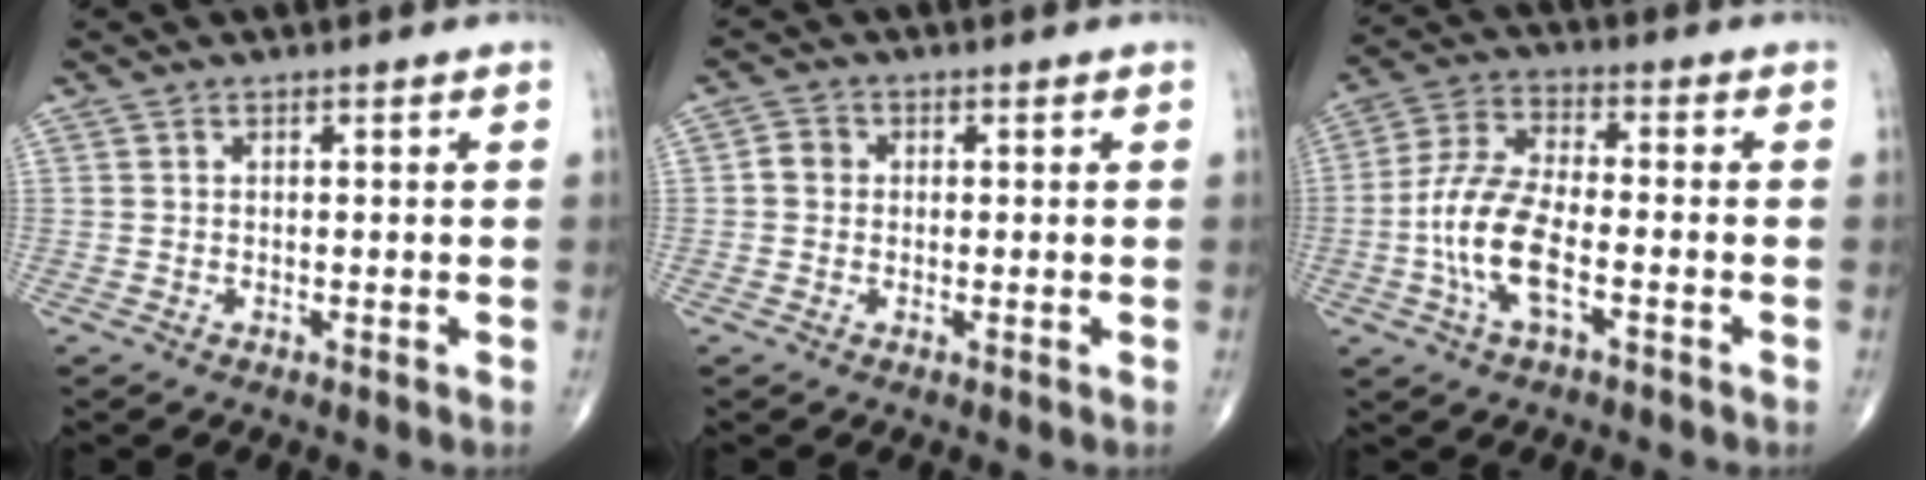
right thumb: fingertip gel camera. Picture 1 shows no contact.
{"total": 2.6, "force": [0.0, 2.3, 1.1], "torque": [-0.010, 0.006, -0.007]}
{"total": 11.6, "force": [-3.3, 4.9, 10.0], "torque": [-0.210, 0.028, -0.068]}